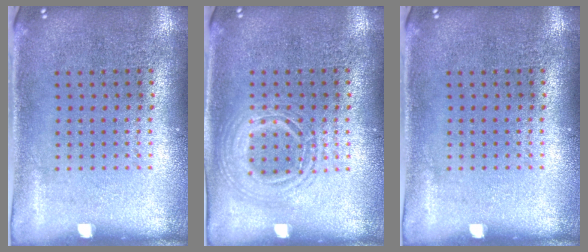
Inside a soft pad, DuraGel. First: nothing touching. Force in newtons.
{"total": 1.3, "press": 1.3, "slide": 0.1}
{"total": 0.0}